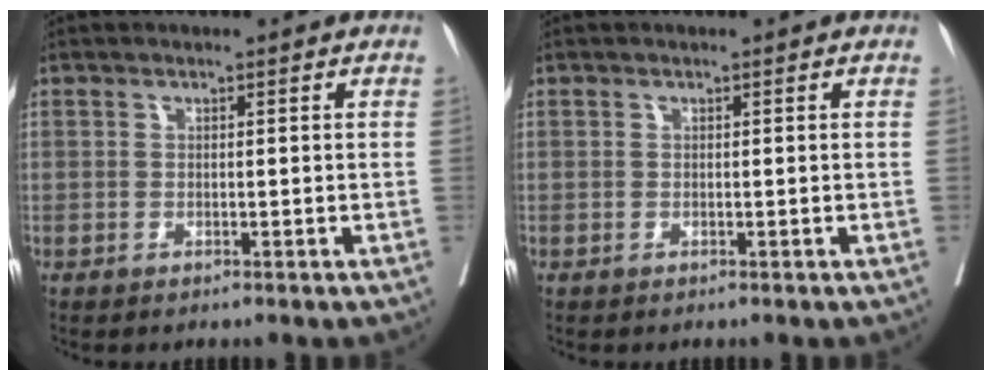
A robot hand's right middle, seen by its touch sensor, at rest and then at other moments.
{"total": 0.0}